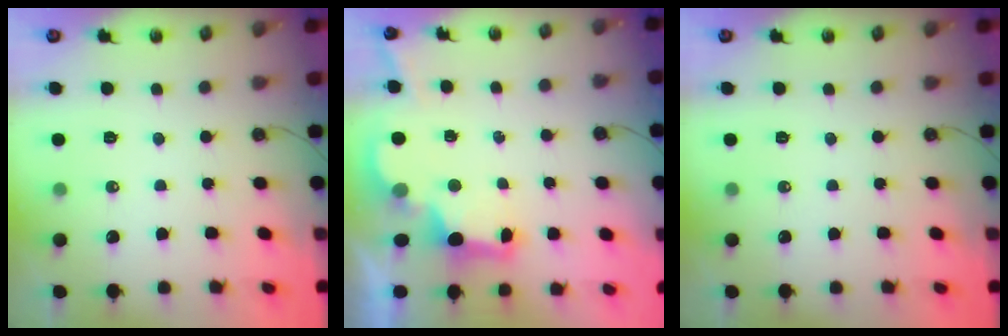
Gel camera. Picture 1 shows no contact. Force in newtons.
{"total": 2.9, "press": 2.7, "slide": 0.9}
{"total": 0.0}